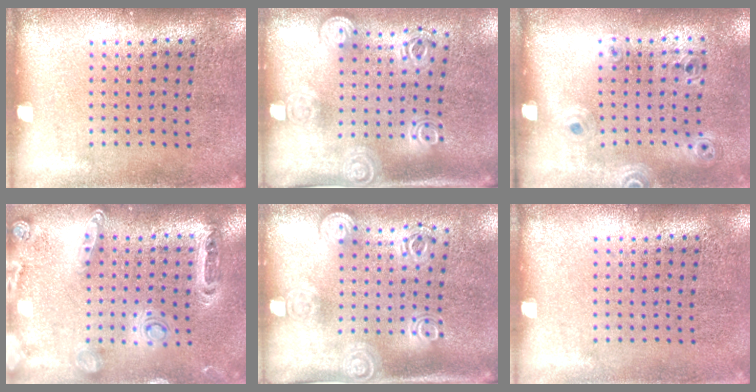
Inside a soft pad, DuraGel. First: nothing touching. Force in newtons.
{"total": 1.9, "press": 1.3, "slide": 1.3}
{"total": 1.1, "press": 0.9, "slide": 0.6}
{"total": 1.4, "press": 1.4, "slide": 0.3}
{"total": 1.9, "press": 1.3, "slide": 1.3}
{"total": 0.0}